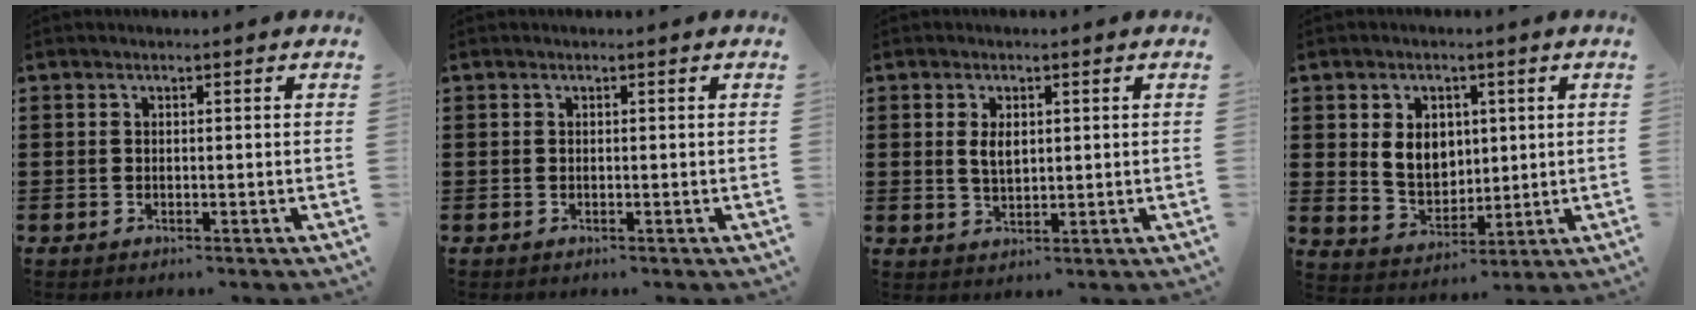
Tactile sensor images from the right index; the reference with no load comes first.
{"total": 0.0}
{"total": 3.0, "force": [0.7, 1.5, 2.5], "torque": [-0.053, 0.006, 0.011]}
{"total": 6.5, "force": [1.3, 5.2, 3.7], "torque": [-0.072, 0.009, 0.020]}